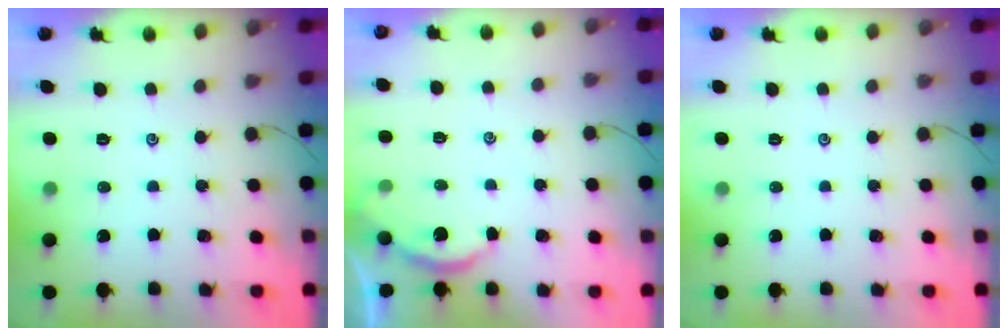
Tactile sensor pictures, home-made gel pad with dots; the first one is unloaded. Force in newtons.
{"total": 3.0, "press": 3.0, "slide": 0.3}
{"total": 0.0}